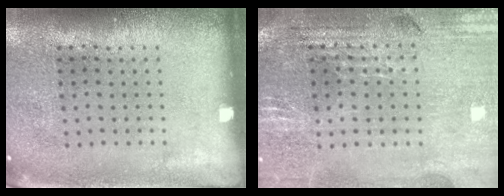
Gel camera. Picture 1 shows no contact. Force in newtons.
{"total": 1.8, "press": 1.7, "slide": 0.4}